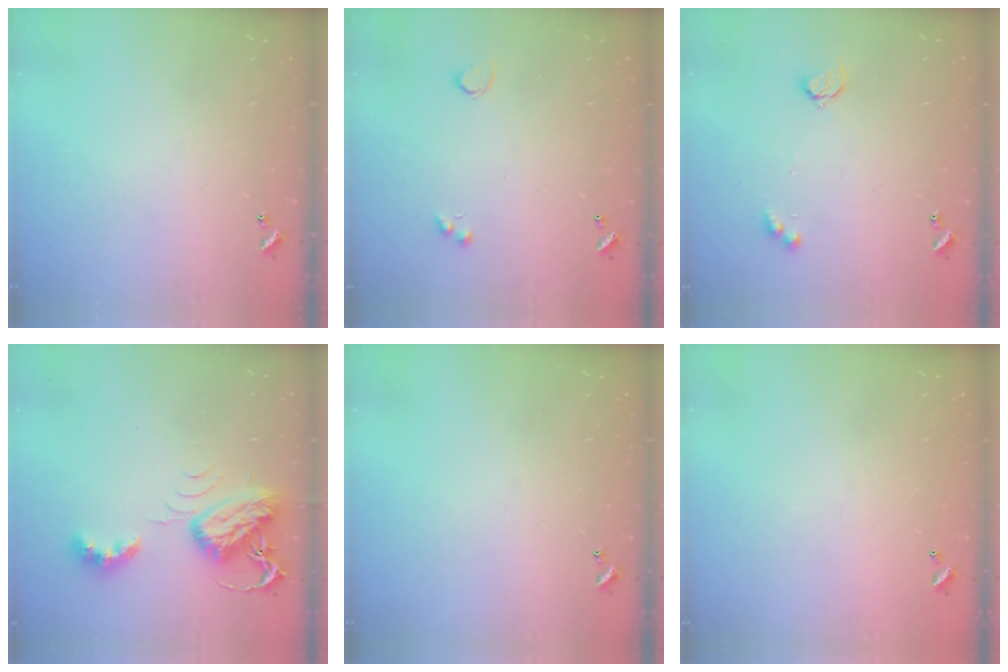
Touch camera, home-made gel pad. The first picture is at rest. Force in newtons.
{"total": 1.9, "press": 1.5, "slide": 1.1}
{"total": 4.2, "press": 4.2, "slide": 0.4}
{"total": 7.7, "press": 7.7, "slide": 0.2}
{"total": 0.0}
{"total": 2.9, "press": 2.9, "slide": 0.1}